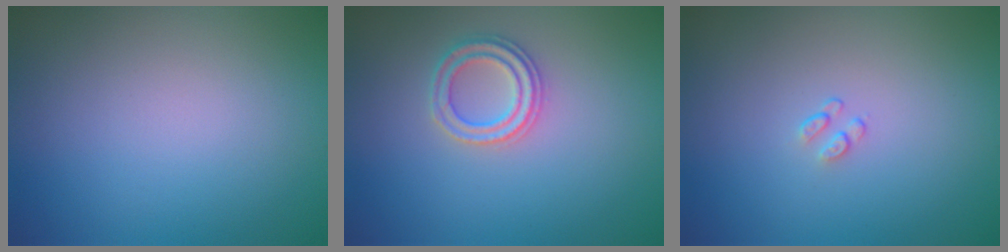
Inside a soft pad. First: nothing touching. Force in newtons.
{"total": 2.3, "press": 2.3, "slide": 0.4}
{"total": 0.6, "press": 0.4, "slide": 0.5}